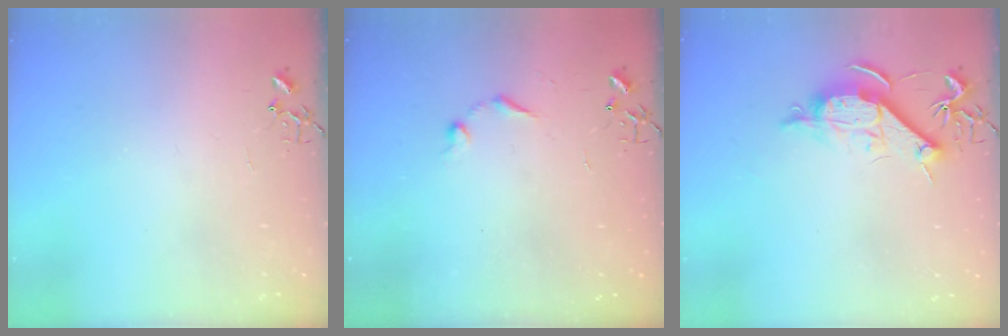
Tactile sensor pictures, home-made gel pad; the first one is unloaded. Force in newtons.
{"total": 7.1, "press": 7.1, "slide": 0.8}
{"total": 10.6, "press": 10.6, "slide": 0.8}